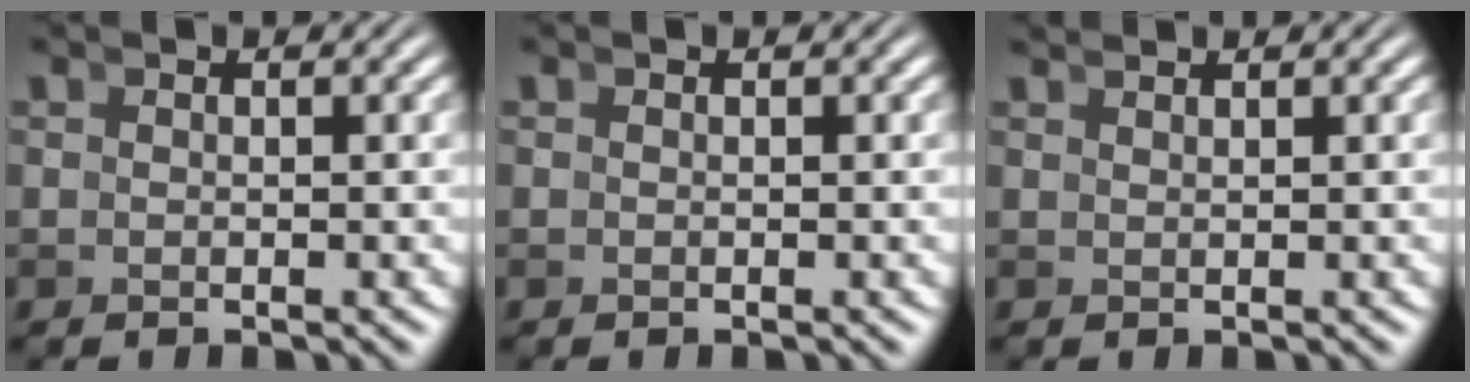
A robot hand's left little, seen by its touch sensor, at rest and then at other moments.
{"total": 0.0}
{"total": 1.3, "force": [1.0, -0.8, -0.1], "torque": [0.016, 0.006, 0.022]}